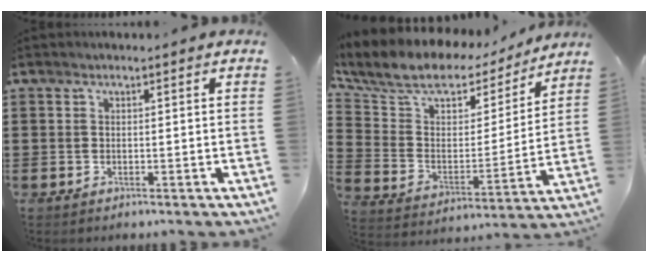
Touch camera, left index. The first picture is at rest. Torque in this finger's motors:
{"motor_torque": [2.14, 0.00, -0.03, -0.14]}